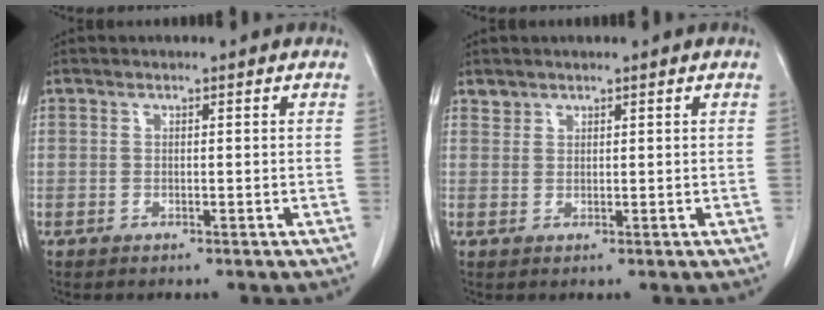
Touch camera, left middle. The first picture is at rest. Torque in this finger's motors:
{"motor_torque": [-0.03, -0.02, 0.01, 0.01]}